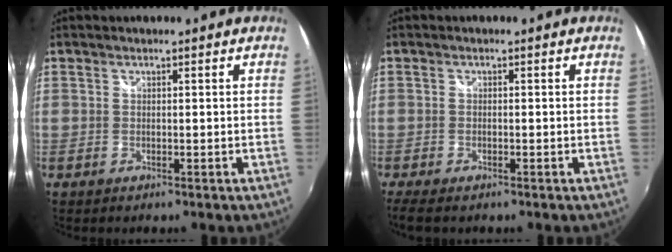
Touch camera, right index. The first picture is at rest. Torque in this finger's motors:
{"motor_torque": [0.26, -0.13, 0.15, 0.02]}